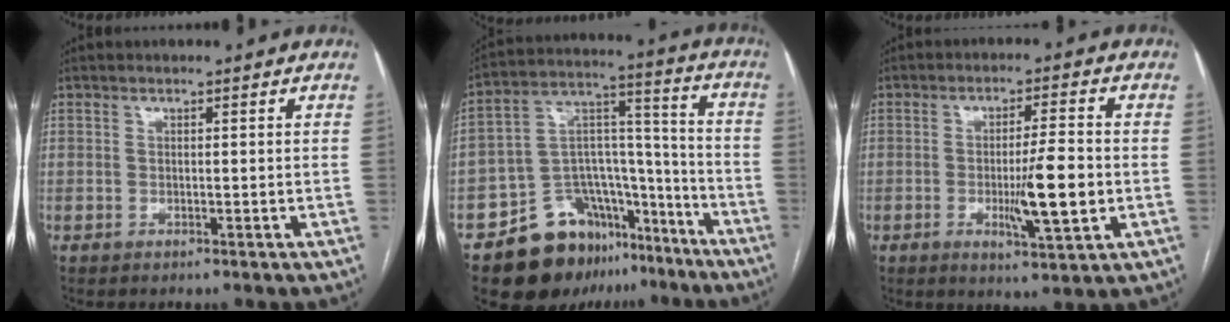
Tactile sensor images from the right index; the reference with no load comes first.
{"total": 17.8, "force": [-12.0, 11.0, 7.2], "torque": [-0.100, 0.080, -0.186]}
{"total": 8.8, "force": [-1.7, 0.8, 8.6], "torque": [-0.139, -0.013, -0.027]}